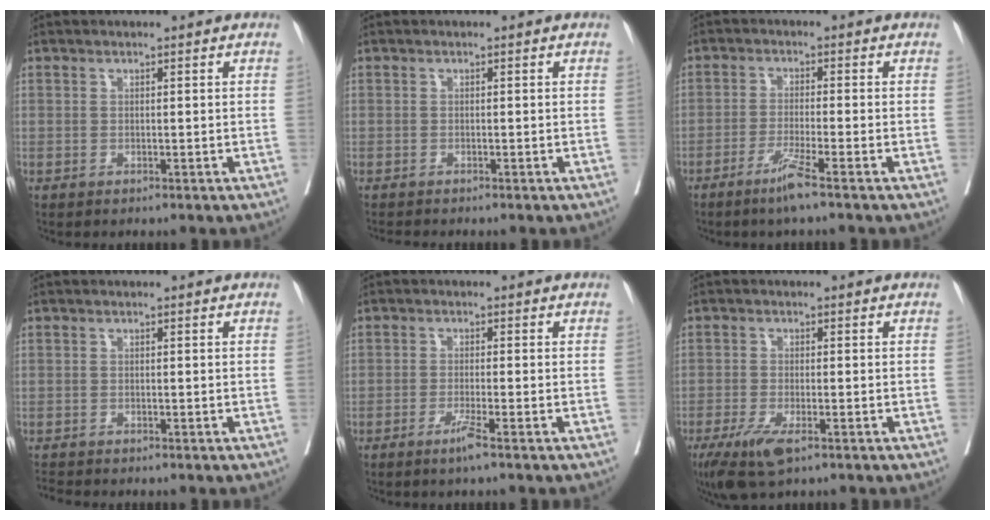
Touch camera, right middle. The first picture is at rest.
{"total": 1.0, "force": [-1.0, -0.3, 0.1], "torque": [-0.011, -0.007, -0.019]}
{"total": 4.3, "force": [-2.8, -0.7, 3.1], "torque": [-0.062, -0.010, -0.057]}
{"total": 1.2, "force": [-1.2, -0.2, -0.1], "torque": [-0.009, -0.011, -0.024]}
{"total": 2.6, "force": [-1.6, -0.5, 1.9], "torque": [-0.038, -0.006, -0.032]}
{"total": 5.7, "force": [-3.4, 1.4, 4.3], "torque": [-0.082, -0.015, -0.058]}